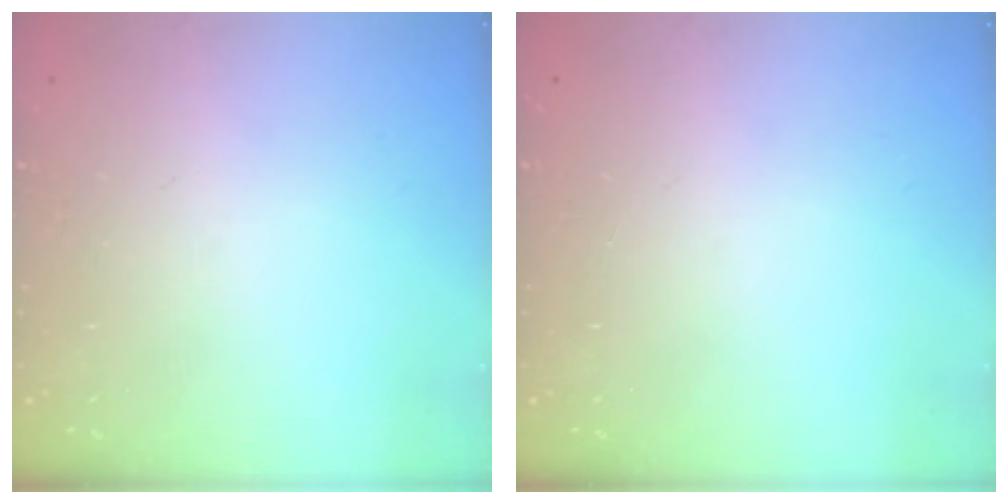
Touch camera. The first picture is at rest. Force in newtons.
{"total": 0.0}